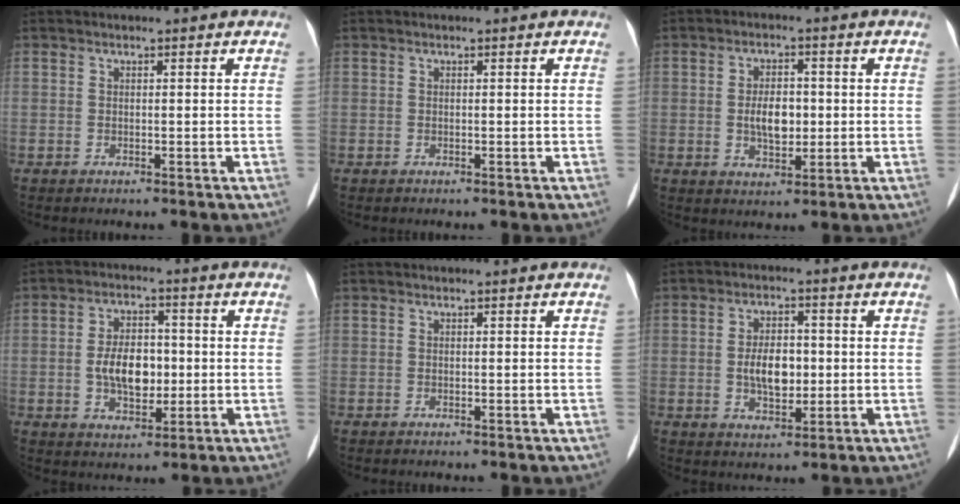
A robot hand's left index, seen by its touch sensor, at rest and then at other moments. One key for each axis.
{"total": 0.0}
{"total": 5.1, "fx": -0.2, "fy": 2.8, "fz": 4.3, "tx": -0.083, "ty": 0.003, "tz": 0.000}
{"total": 7.5, "fx": -0.4, "fy": 4.4, "fz": 6.1, "tx": -0.123, "ty": 0.009, "tz": -0.005}
{"total": 0.0}
{"total": 6.1, "fx": -0.2, "fy": 3.4, "fz": 5.1, "tx": -0.099, "ty": 0.005, "tz": -0.001}